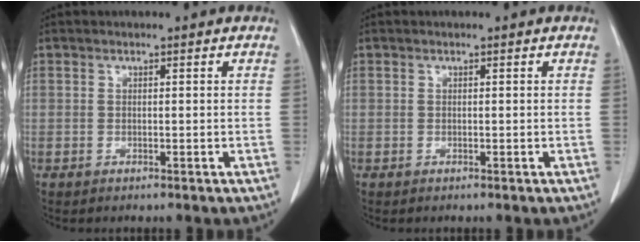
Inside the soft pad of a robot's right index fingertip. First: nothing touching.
{"total": 0.0}